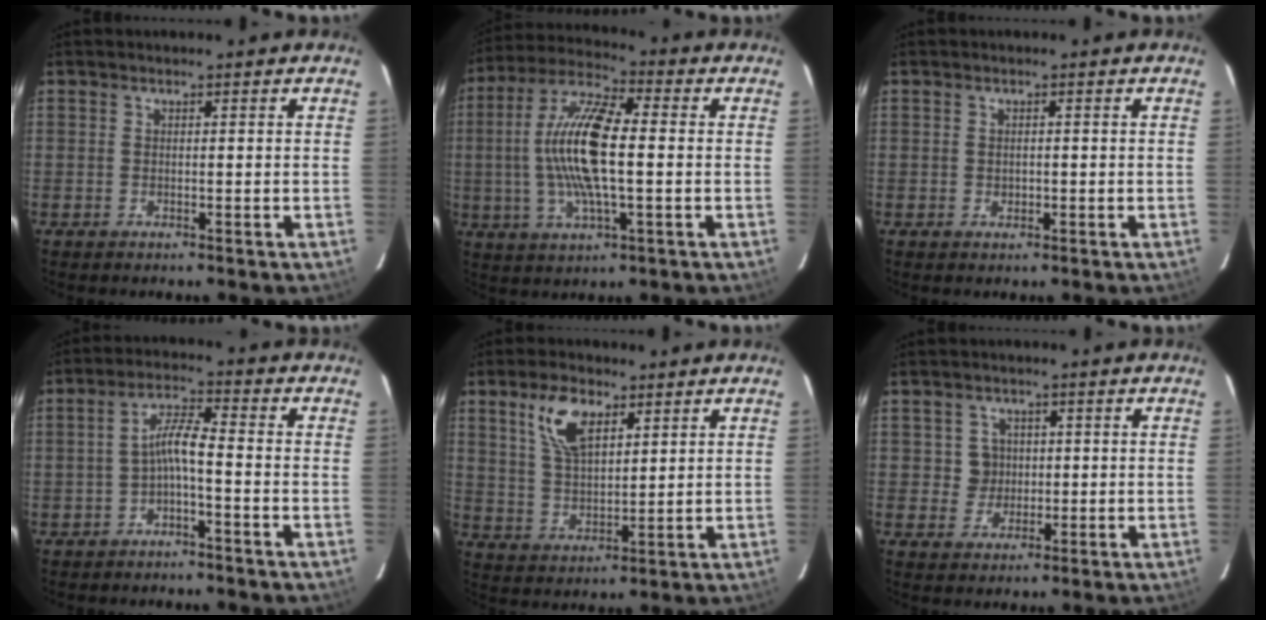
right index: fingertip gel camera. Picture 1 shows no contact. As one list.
[{"total": 15.0, "force": [-0.2, 4.2, 14.4], "torque": [-0.292, 0.010, -0.010]}, {"total": 1.1, "force": [-0.1, 0.9, 0.7], "torque": [-0.011, 0.002, -0.001]}, {"total": 4.5, "force": [-2.0, 0.4, 4.0], "torque": [-0.089, 0.014, -0.035]}, {"total": 8.8, "force": [4.6, 4.2, 6.2], "torque": [-0.122, 0.013, 0.093]}, {"total": 3.6, "force": [0.3, 3.6, 0.1], "torque": [0.004, 0.017, 0.009]}]